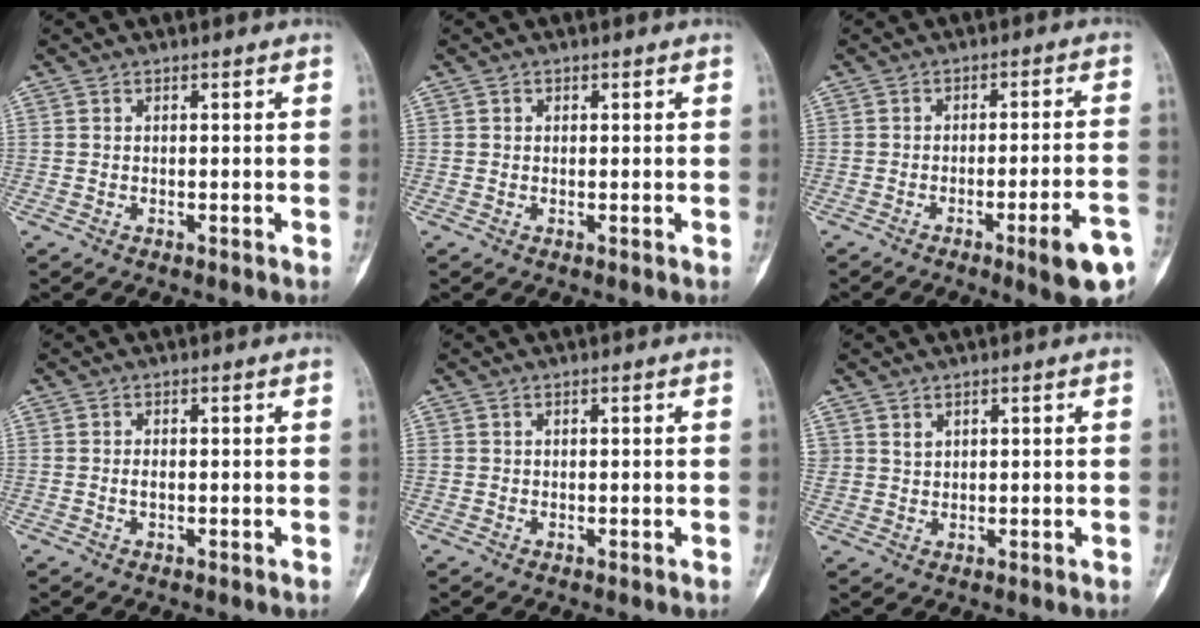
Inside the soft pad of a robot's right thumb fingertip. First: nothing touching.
{"total": 0.7, "force": [0.2, 0.7, 0.2], "torque": [0.003, 0.001, 0.002]}
{"total": 9.8, "force": [-4.8, 1.3, 8.4], "torque": [-0.108, 0.021, -0.061]}
{"total": 1.0, "force": [-0.1, 0.5, 0.9], "torque": [-0.013, 0.001, -0.003]}
{"total": 0.0}
{"total": 1.6, "force": [1.0, 1.1, 0.4], "torque": [0.005, -0.009, 0.020]}